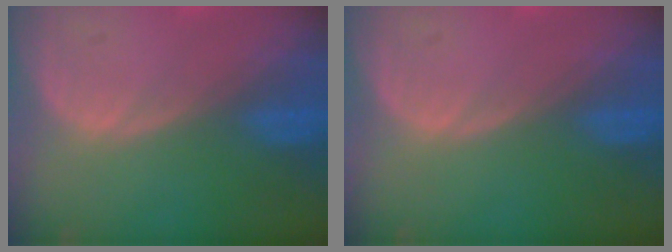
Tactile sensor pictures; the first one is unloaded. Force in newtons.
{"total": 0.0}